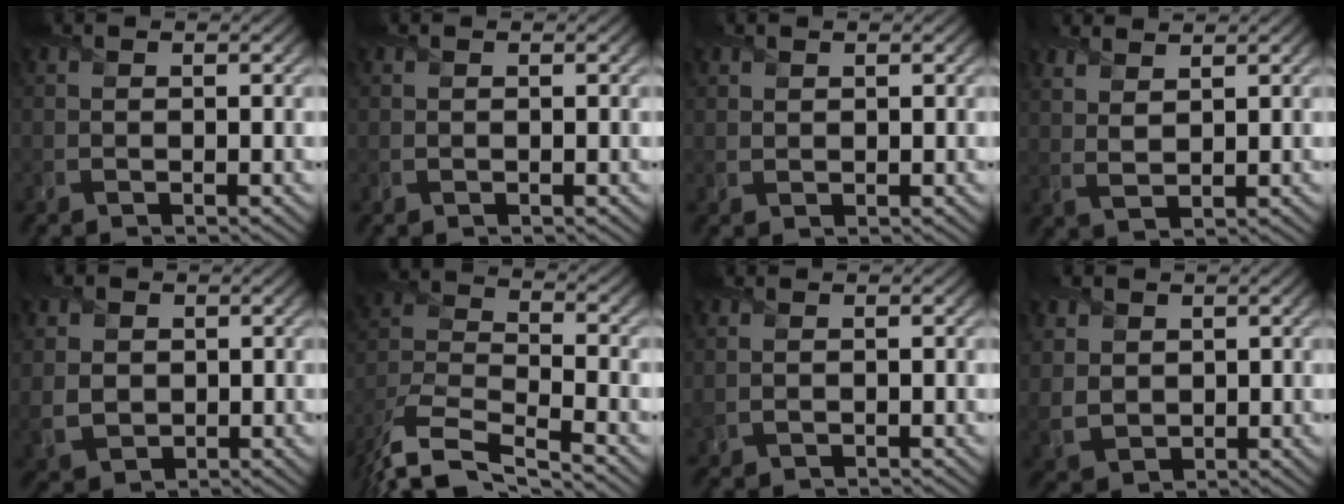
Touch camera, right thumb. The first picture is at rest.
{"total": 0.0}
{"total": 0.8, "force": [0.7, 0.3, -0.1], "torque": [0.002, 0.001, 0.017]}
{"total": 3.7, "force": [3.1, 0.9, 1.8], "torque": [-0.037, 0.003, 0.055]}
{"total": 4.5, "force": [0.7, 3.9, 2.1], "torque": [-0.065, -0.004, 0.018]}
{"total": 11.0, "force": [-9.2, 3.3, 5.0], "torque": [-0.121, -0.013, -0.170]}
{"total": 0.6, "force": [0.1, 0.4, 0.4], "torque": [-0.014, -0.001, 0.003]}
{"total": 4.6, "force": [1.8, 3.8, 1.8], "torque": [-0.069, -0.003, 0.040]}